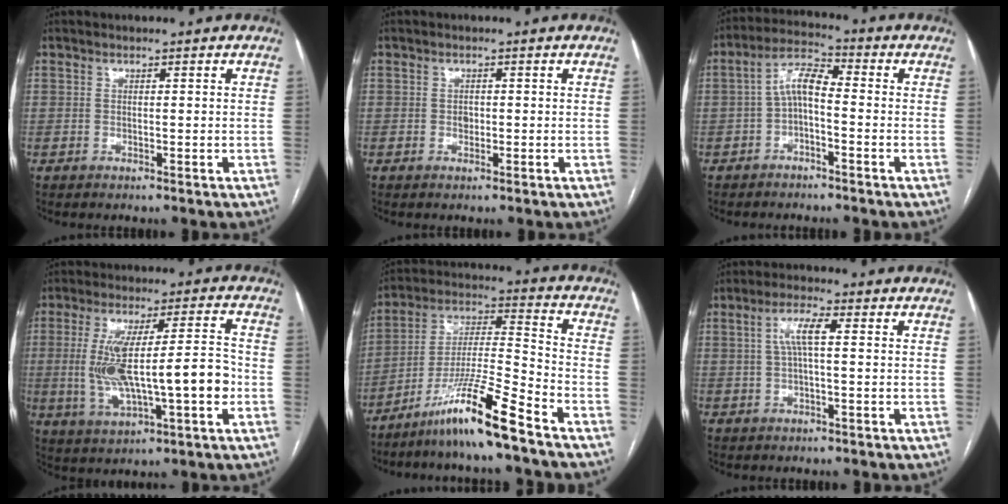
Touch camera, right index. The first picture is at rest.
{"total": 0.9, "force": [0.0, 0.7, 0.6], "torque": [-0.006, 0.003, 0.002]}
{"total": 6.1, "force": [-0.8, 2.0, 5.7], "torque": [-0.111, 0.028, -0.020]}
{"total": 14.5, "force": [-1.6, 3.1, 14.1], "torque": [-0.264, 0.020, -0.013]}
{"total": 14.0, "force": [-9.9, -0.8, 9.8], "torque": [-0.191, -0.015, -0.181]}
{"total": 4.8, "force": [0.8, 0.7, 4.7], "torque": [-0.092, 0.013, 0.016]}